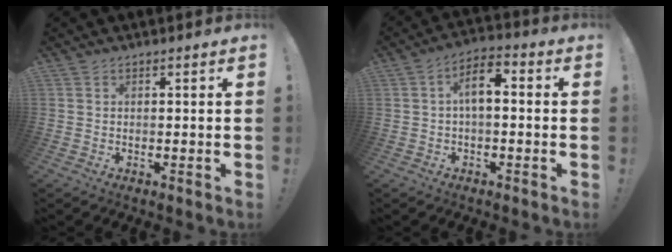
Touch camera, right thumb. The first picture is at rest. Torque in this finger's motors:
{"motor_torque": [-0.04, 0.32, 0.40, 0.30, 0.23]}